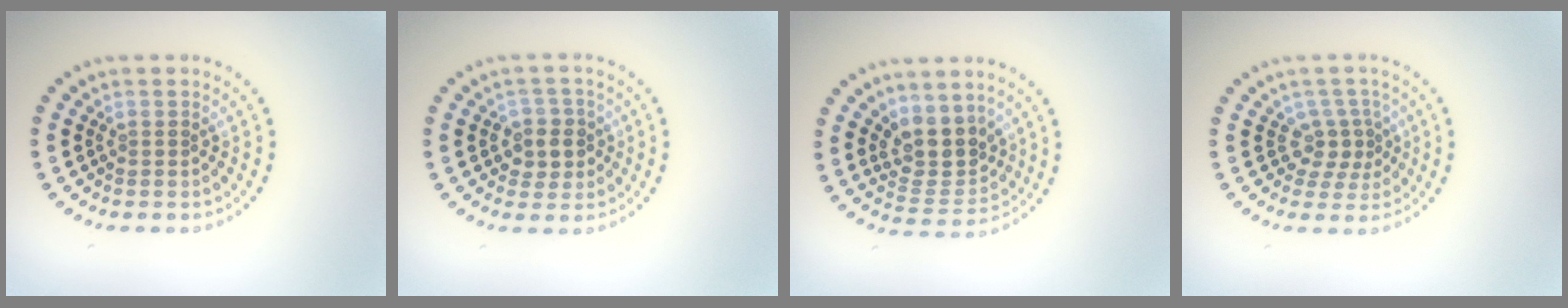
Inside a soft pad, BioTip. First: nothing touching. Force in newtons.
{"total": 2.6, "press": 2.5, "slide": 0.8}
{"total": 4.0, "press": 3.5, "slide": 1.9}
{"total": 2.3, "press": 1.7, "slide": 1.5}